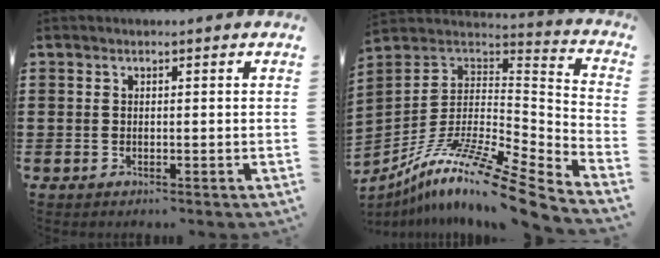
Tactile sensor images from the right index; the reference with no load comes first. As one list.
[{"total": 13.0, "force": [-9.1, 1.8, 9.1], "torque": [-0.167, 0.007, -0.172]}]